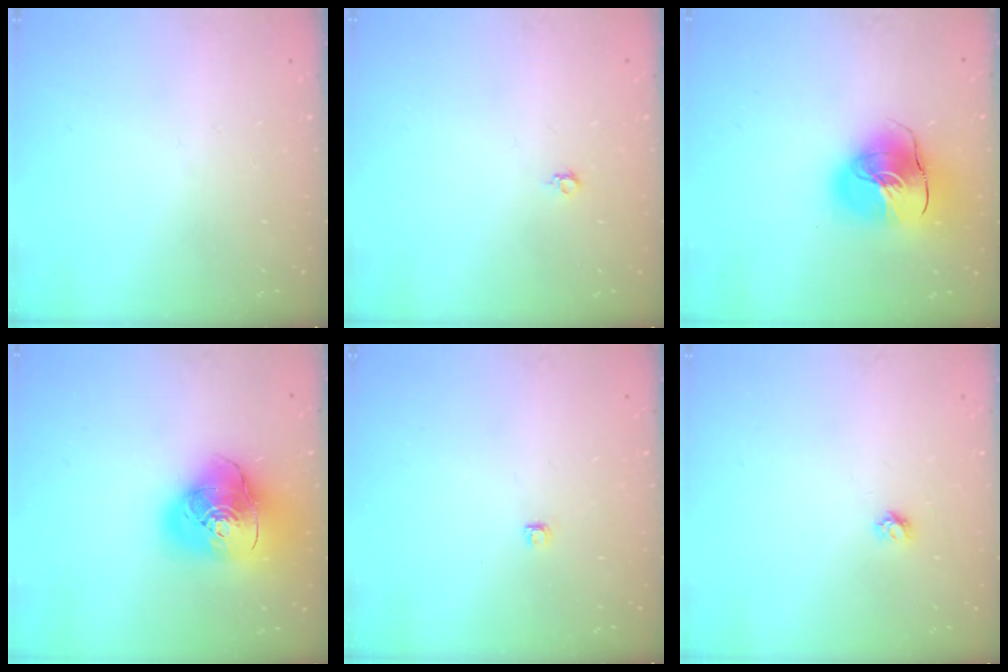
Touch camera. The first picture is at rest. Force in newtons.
{"total": 3.5, "press": 3.4, "slide": 0.6}
{"total": 16.2, "press": 16.0, "slide": 2.3}
{"total": 19.4, "press": 19.2, "slide": 2.5}
{"total": 2.8, "press": 2.8, "slide": 0.4}
{"total": 3.7, "press": 3.7, "slide": 0.2}